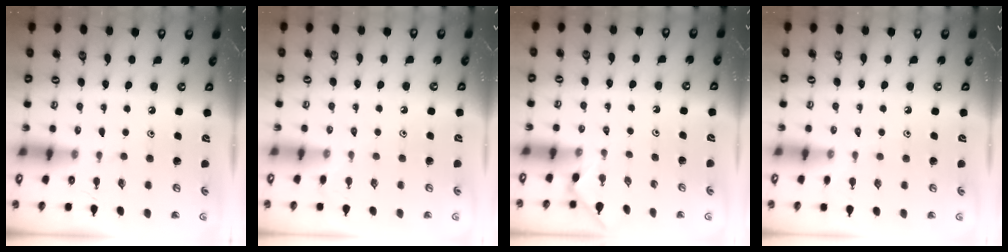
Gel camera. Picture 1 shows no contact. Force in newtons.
{"total": 2.9, "press": 2.9, "slide": 0.6}
{"total": 1.0, "press": 0.9, "slide": 0.3}
{"total": 2.8, "press": 2.8, "slide": 0.4}